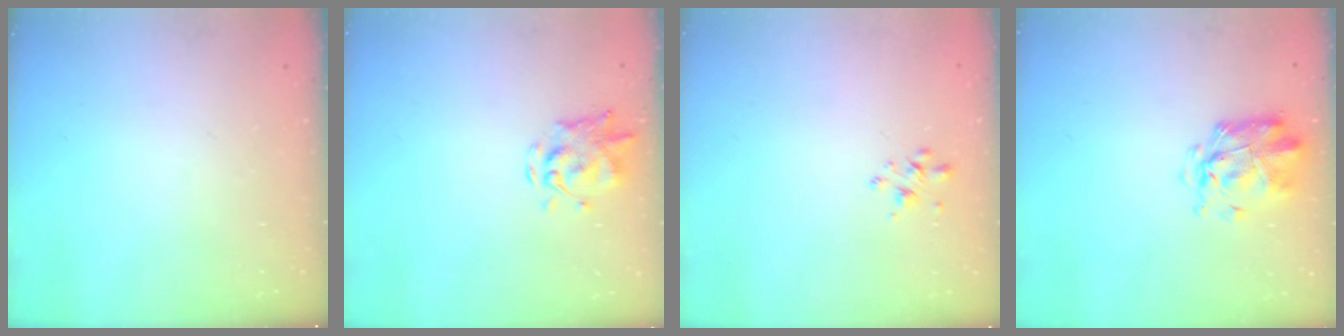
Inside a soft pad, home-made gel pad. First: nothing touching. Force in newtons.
{"total": 1.8, "press": 1.8, "slide": 0.4}
{"total": 2.3, "press": 2.2, "slide": 0.3}
{"total": 3.0, "press": 2.8, "slide": 1.0}